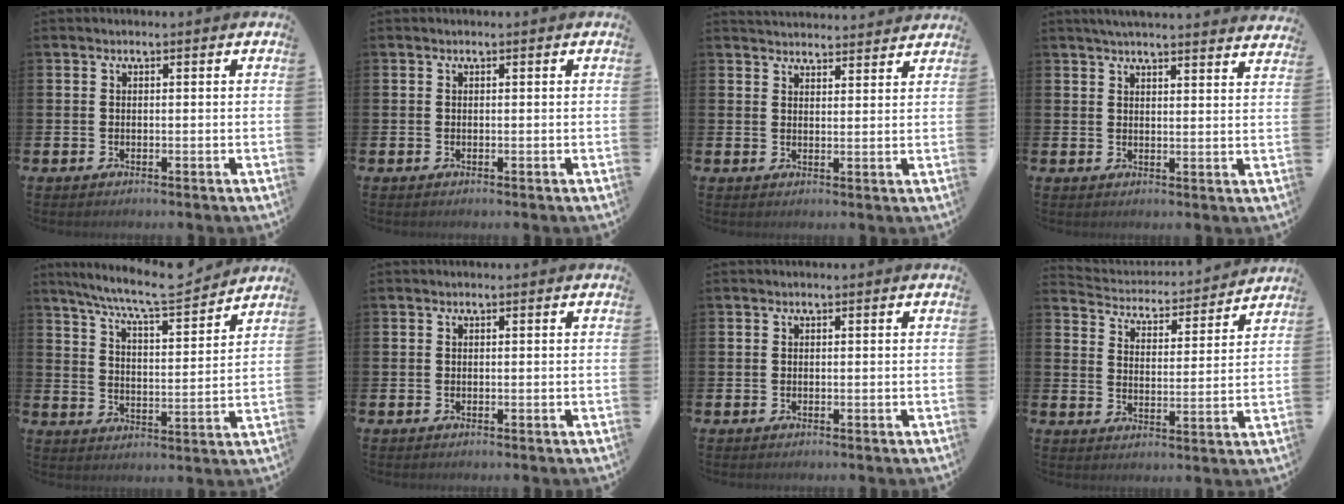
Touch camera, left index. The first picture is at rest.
{"total": 0.0}
{"total": 3.5, "force": [3.5, 0.4, -0.1], "torque": [0.001, -0.021, 0.062]}
{"total": 4.2, "force": [4.2, -0.3, 0.8], "torque": [-0.024, -0.020, 0.075]}
{"total": 8.9, "force": [8.2, 0.7, 3.4], "torque": [-0.089, -0.048, 0.144]}
{"total": 0.0}
{"total": 0.0}
{"total": 4.2, "force": [4.1, 1.1, 0.1], "torque": [-0.033, -0.039, 0.065]}